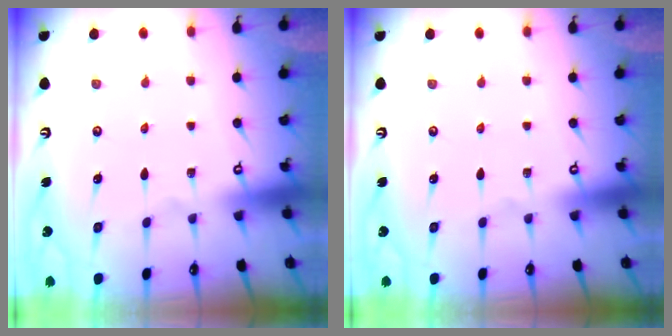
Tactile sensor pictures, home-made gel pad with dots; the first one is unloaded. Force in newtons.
{"total": 0.0}